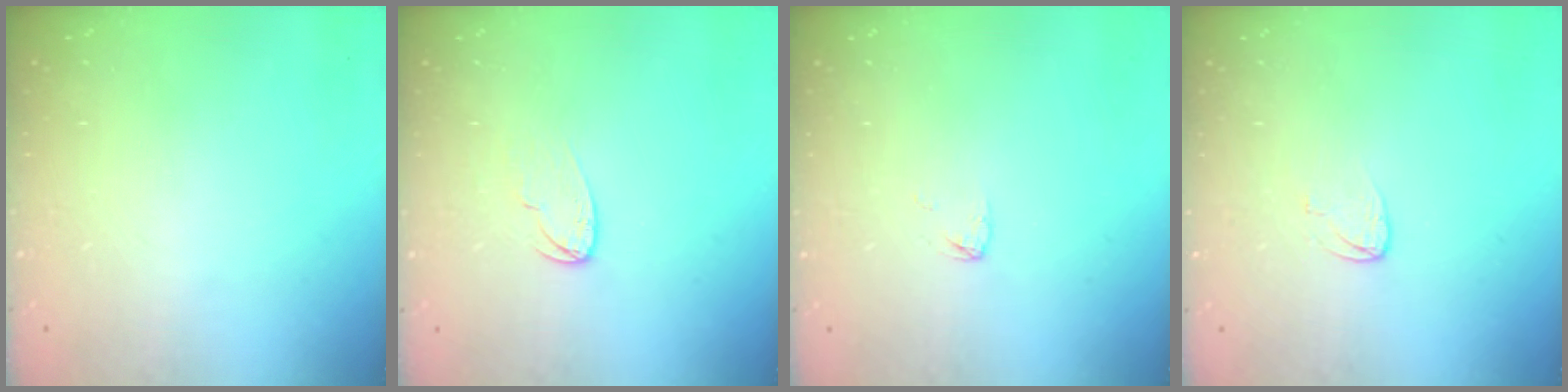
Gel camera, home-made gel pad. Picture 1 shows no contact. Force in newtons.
{"total": 6.3, "press": 6.2, "slide": 0.4}
{"total": 2.8, "press": 2.7, "slide": 0.2}
{"total": 3.4, "press": 3.4, "slide": 0.3}